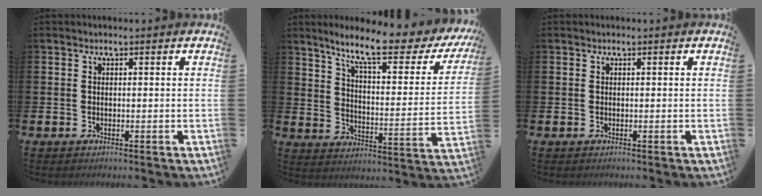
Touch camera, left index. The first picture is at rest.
{"total": 9.7, "force": [7.8, 1.8, 5.5], "torque": [-0.125, -0.049, 0.124]}
{"total": 0.0}